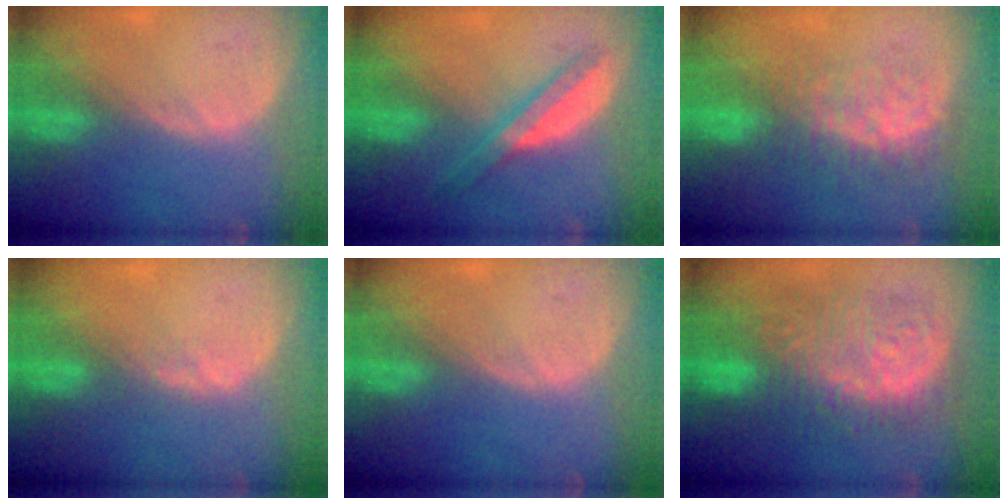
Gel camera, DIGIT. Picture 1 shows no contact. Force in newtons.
{"total": 5.8, "press": 5.2, "slide": 2.5}
{"total": 8.3, "press": 7.2, "slide": 4.0}
{"total": 1.7, "press": 1.4, "slide": 0.9}
{"total": 0.0}
{"total": 12.8, "press": 12.7, "slide": 1.2}